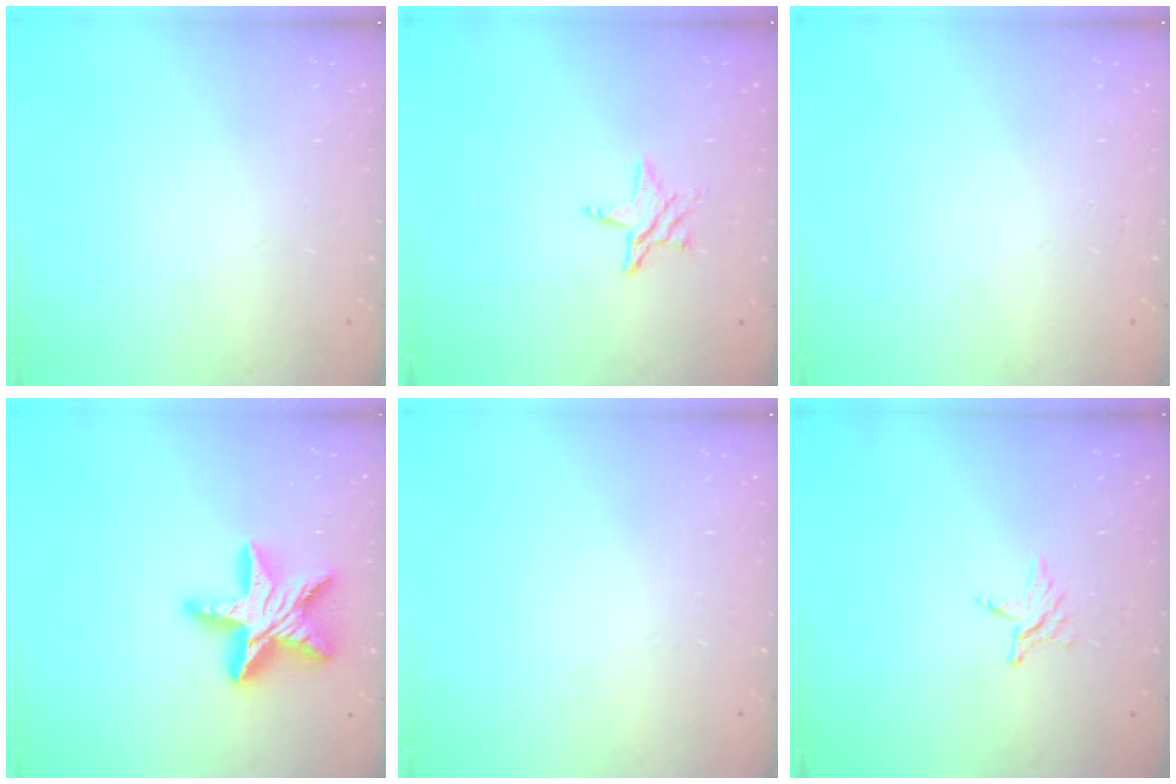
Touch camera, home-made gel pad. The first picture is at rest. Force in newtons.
{"total": 5.9, "press": 5.9, "slide": 0.4}
{"total": 0.0}
{"total": 19.9, "press": 19.9, "slide": 1.3}
{"total": 0.0}
{"total": 2.8, "press": 2.8, "slide": 0.3}